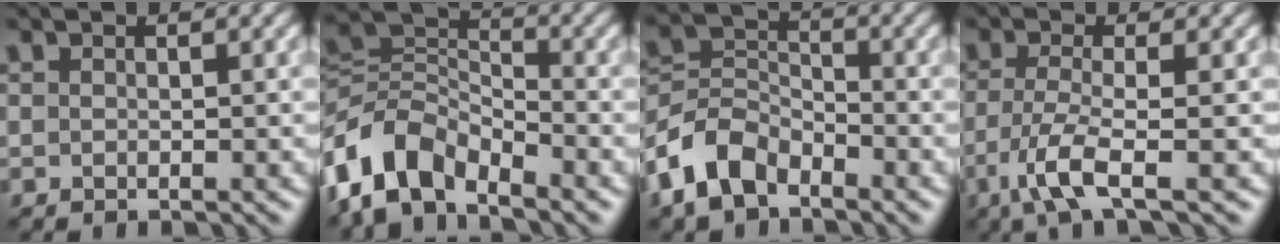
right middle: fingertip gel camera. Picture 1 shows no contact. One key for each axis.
{"total": 7.0, "fx": -4.5, "fy": 3.7, "fz": 3.9, "tx": -0.072, "ty": 0.004, "tz": -0.100}
{"total": 5.8, "fx": -3.8, "fy": 3.4, "fz": 2.9, "tx": -0.063, "ty": 0.003, "tz": -0.086}
{"total": 4.0, "fx": -1.9, "fy": 0.7, "fz": 3.5, "tx": -0.076, "ty": -0.008, "tz": -0.046}